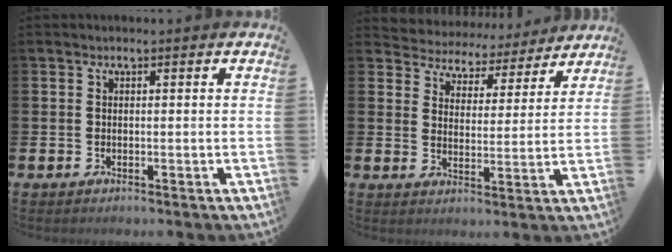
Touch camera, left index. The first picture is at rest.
{"total": 4.8, "force": [4.5, 1.7, -0.4], "torque": [-0.013, -0.044, 0.072]}